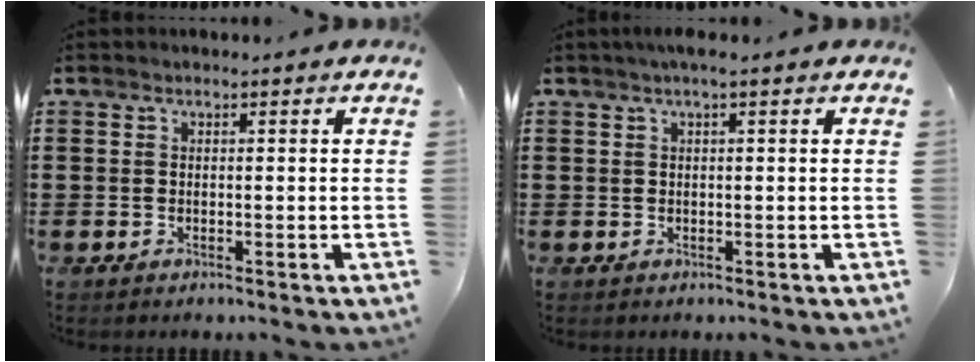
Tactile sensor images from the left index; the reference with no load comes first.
{"total": 1.4, "force": [0.6, 0.0, 1.3], "torque": [-0.025, 0.002, 0.010]}